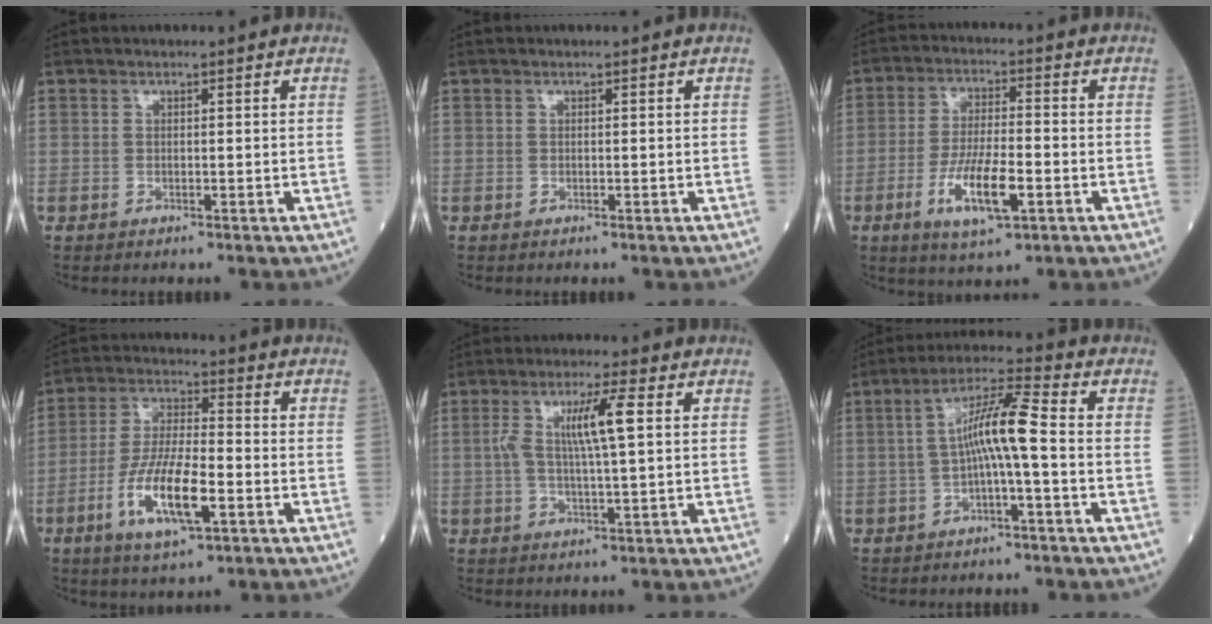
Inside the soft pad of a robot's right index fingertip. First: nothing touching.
{"total": 0.0}
{"total": 9.3, "force": [-3.4, 1.9, 8.5], "torque": [-0.165, -0.010, -0.060]}
{"total": 11.5, "force": [-4.2, 2.5, 10.4], "torque": [-0.207, -0.009, -0.076]}
{"total": 7.1, "force": [1.3, 0.1, 7.0], "torque": [-0.137, 0.010, 0.024]}
{"total": 7.7, "force": [-0.7, 0.2, 7.7], "torque": [-0.140, 0.023, -0.017]}